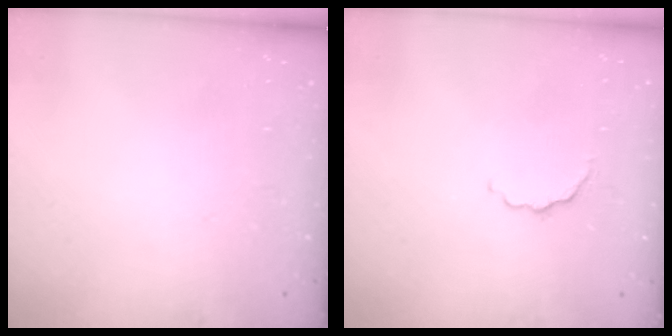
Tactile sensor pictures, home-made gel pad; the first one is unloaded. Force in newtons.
{"total": 4.1, "press": 4.0, "slide": 1.0}